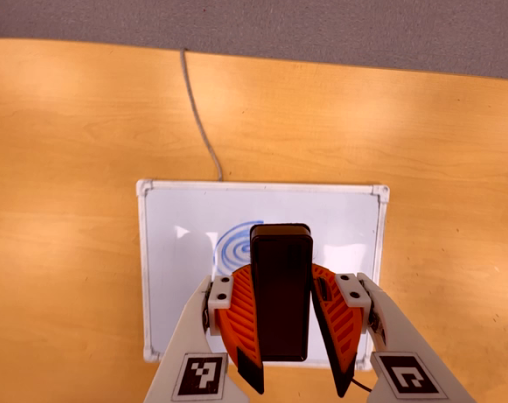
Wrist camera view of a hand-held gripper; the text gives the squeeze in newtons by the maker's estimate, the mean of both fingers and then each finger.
{"total": 7.8, "left": 6.8, "right": 8.8}